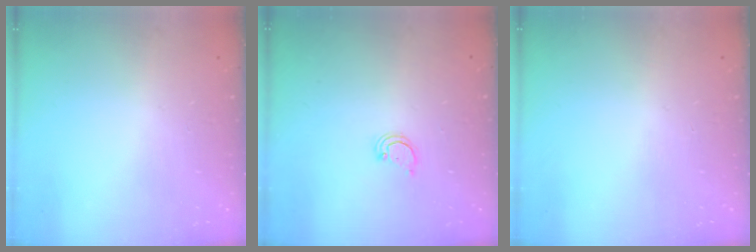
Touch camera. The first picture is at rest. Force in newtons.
{"total": 2.4, "press": 2.4, "slide": 0.2}
{"total": 0.0}